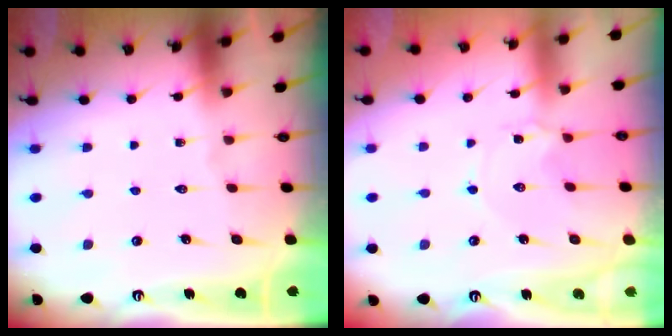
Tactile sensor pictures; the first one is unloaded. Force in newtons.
{"total": 2.8, "press": 2.8, "slide": 0.3}